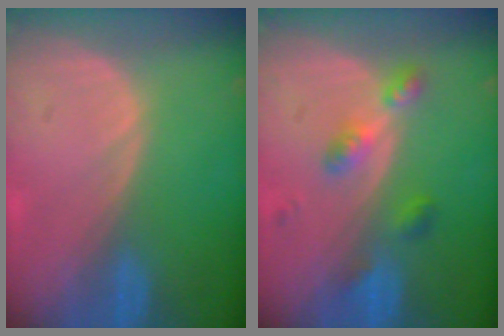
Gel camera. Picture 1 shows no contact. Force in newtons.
{"total": 4.6, "press": 4.4, "slide": 1.5}